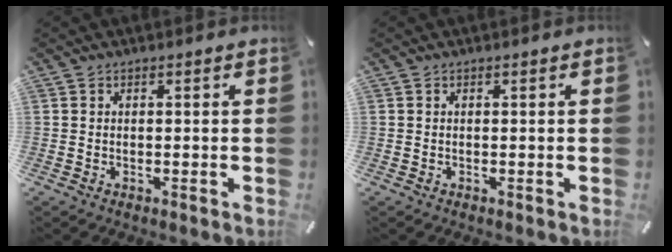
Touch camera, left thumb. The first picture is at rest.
{"total": 0.0}